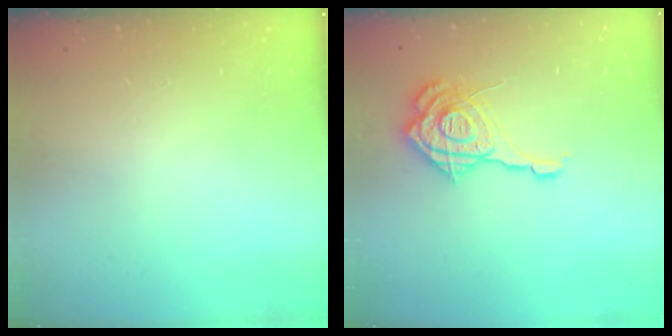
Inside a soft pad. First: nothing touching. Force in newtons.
{"total": 16.9, "press": 16.8, "slide": 1.7}